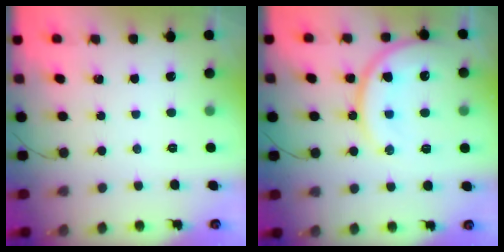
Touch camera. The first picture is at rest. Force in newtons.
{"total": 17.2, "press": 17.2, "slide": 1.6}